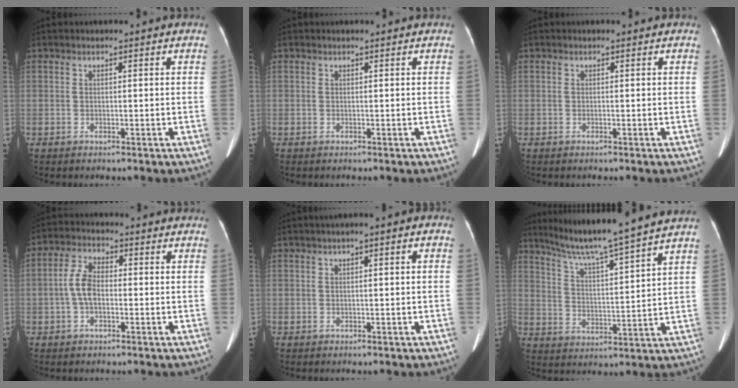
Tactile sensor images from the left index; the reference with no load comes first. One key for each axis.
{"total": 0.0}
{"total": 0.0}
{"total": 5.0, "fx": -0.9, "fy": 2.8, "fz": 4.1, "tx": -0.092, "ty": 0.016, "tz": -0.021}
{"total": 2.3, "fx": 0.4, "fy": 0.4, "fz": 2.2, "tx": -0.026, "ty": 0.009, "tz": 0.002}
{"total": 13.8, "fx": 11.9, "fy": -2.2, "fz": 6.6, "tx": -0.114, "ty": -0.006, "tz": 0.191}